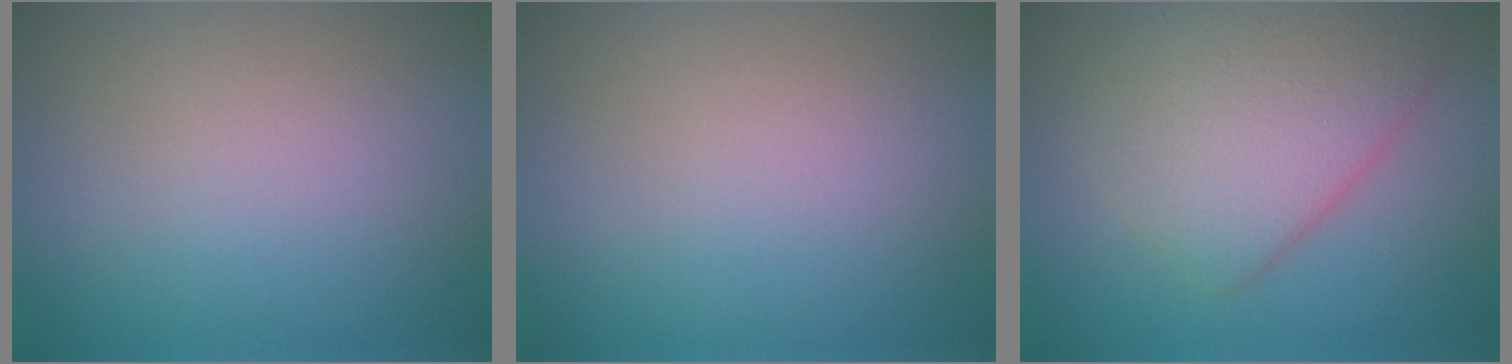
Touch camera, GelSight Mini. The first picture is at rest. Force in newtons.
{"total": 0.0}
{"total": 6.3, "press": 6.3, "slide": 0.2}